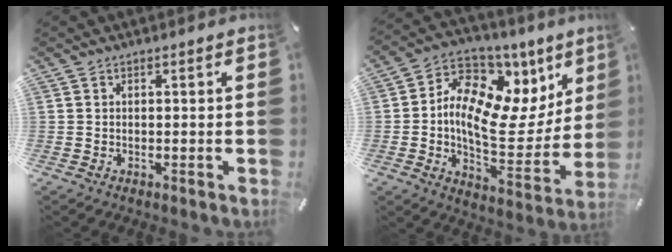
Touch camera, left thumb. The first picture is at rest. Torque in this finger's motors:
{"motor_torque": [2.47, 2.53, 0.40, -0.20, 0.21]}